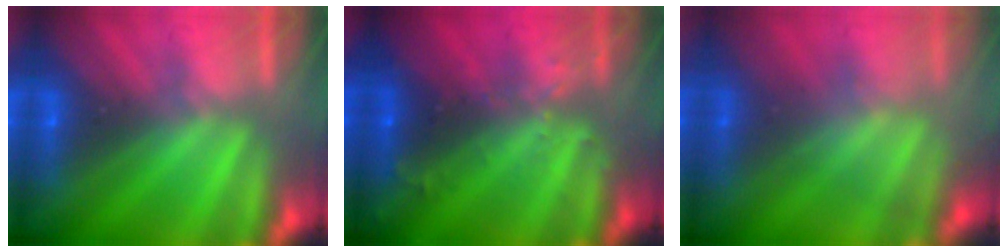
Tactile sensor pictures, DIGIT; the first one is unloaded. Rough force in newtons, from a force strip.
{"total": 2.9}
{"total": 3.4}